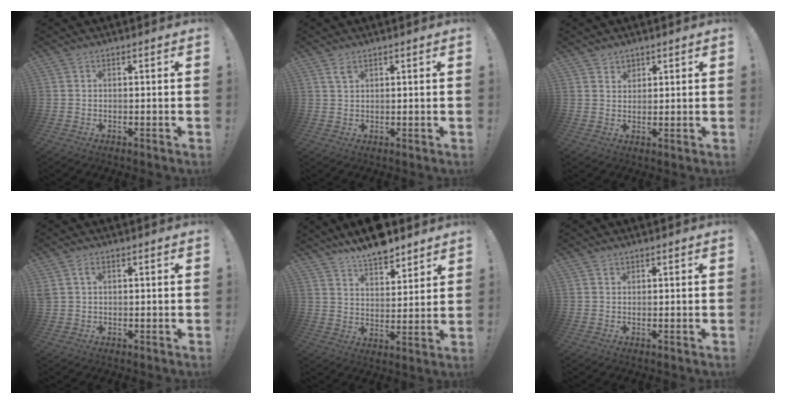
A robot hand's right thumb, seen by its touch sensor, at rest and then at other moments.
{"total": 2.8, "force": [1.8, 1.4, 1.6], "torque": [-0.017, -0.008, 0.031]}
{"total": 2.7, "force": [2.0, 1.7, 0.1], "torque": [0.012, -0.016, 0.033]}
{"total": 2.5, "force": [1.1, 1.7, 1.6], "torque": [-0.032, 0.005, 0.020]}
{"total": 9.8, "force": [8.6, 3.1, 3.7], "torque": [-0.062, -0.066, 0.157]}
{"total": 1.0, "force": [0.8, 0.5, 0.1], "torque": [0.006, -0.003, 0.014]}